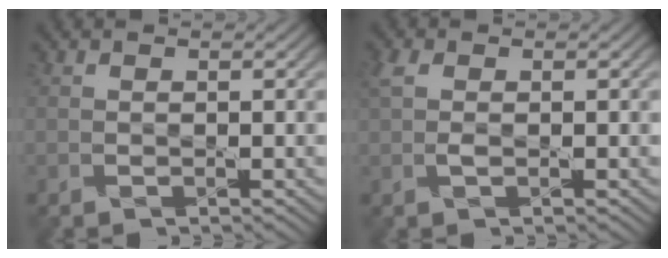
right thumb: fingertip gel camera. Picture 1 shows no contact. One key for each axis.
{"total": 2.0, "fx": 0.3, "fy": 1.1, "fz": 1.7, "tx": -0.047, "ty": 0.006, "tz": 0.005}